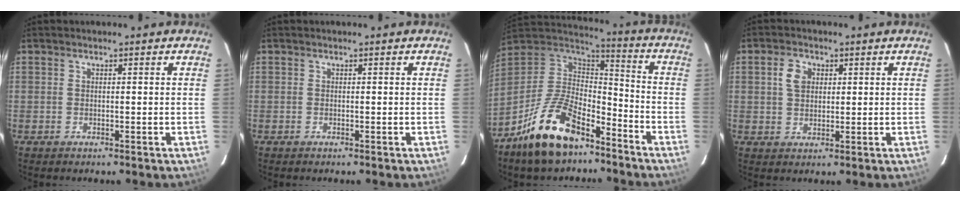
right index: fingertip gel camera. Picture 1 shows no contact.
{"total": 0.0}
{"total": 19.1, "force": [-12.7, 8.8, 11.3], "torque": [-0.238, 0.005, -0.225]}
{"total": 4.2, "force": [1.3, 3.1, 2.5], "torque": [-0.043, 0.012, 0.025]}